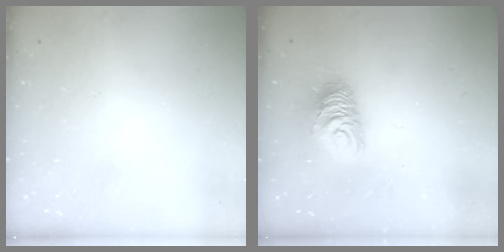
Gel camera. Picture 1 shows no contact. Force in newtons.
{"total": 10.7, "press": 10.6, "slide": 0.8}